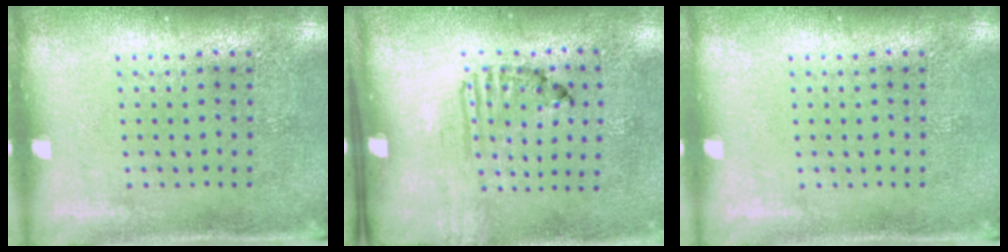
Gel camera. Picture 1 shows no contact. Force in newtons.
{"total": 1.7, "press": 1.0, "slide": 1.4}
{"total": 0.0}